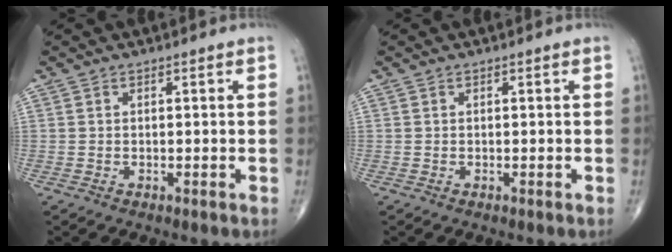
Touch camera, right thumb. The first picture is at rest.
{"total": 0.0}